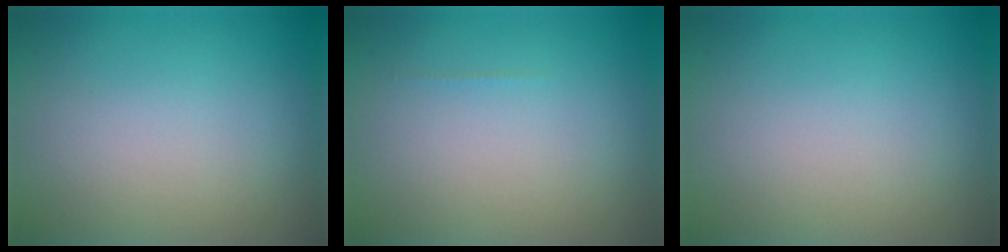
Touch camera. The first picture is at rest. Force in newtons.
{"total": 0.0}
{"total": 0.0}